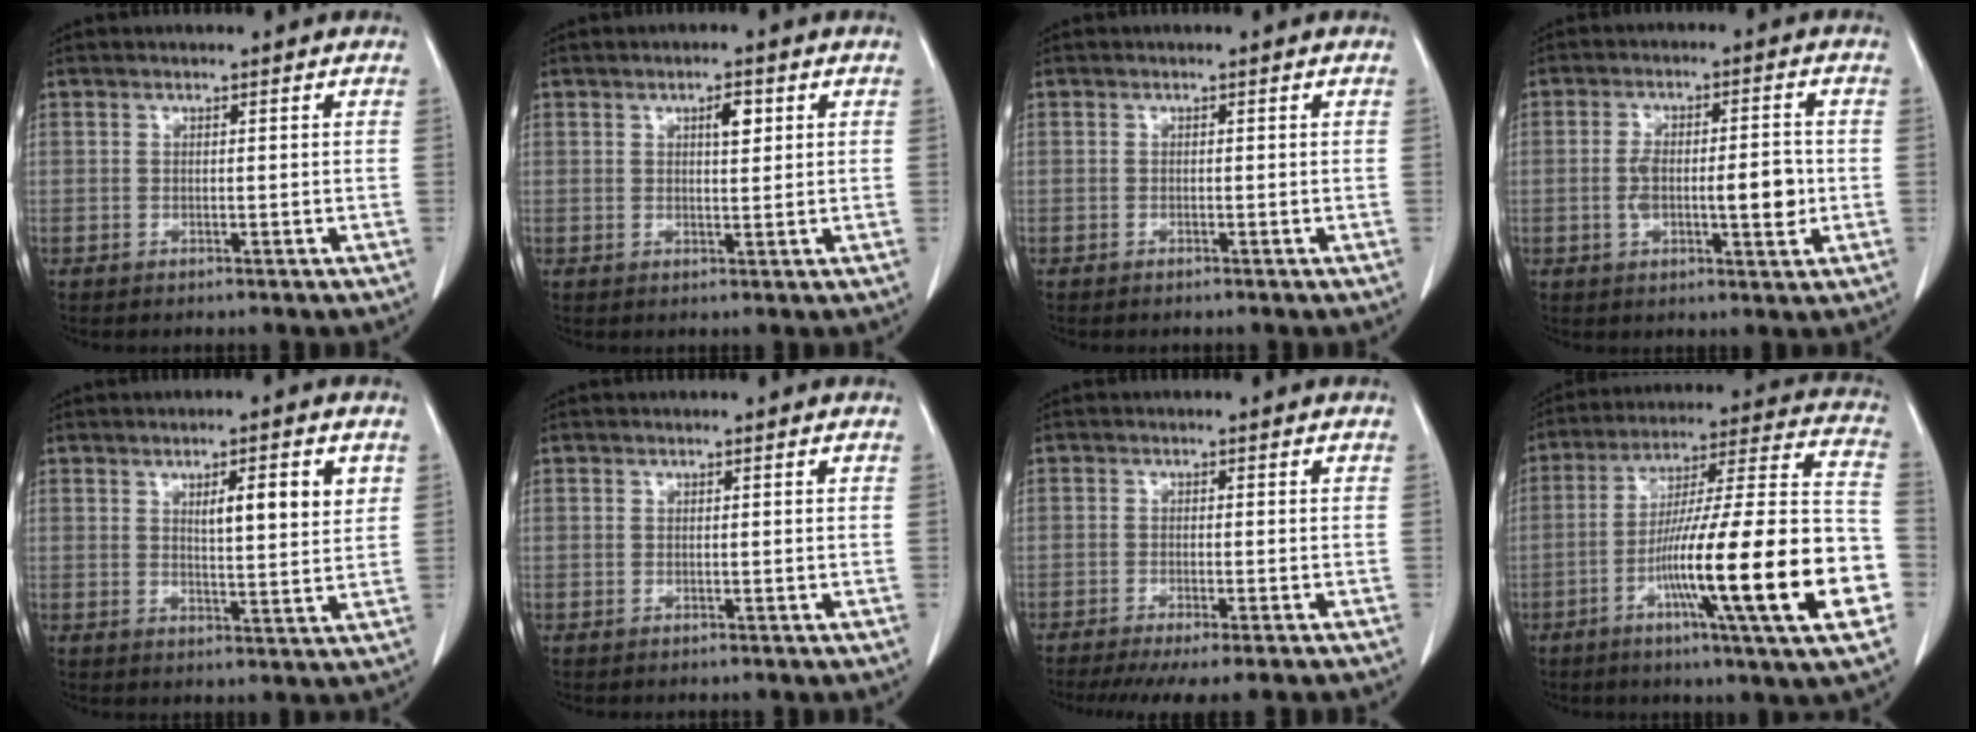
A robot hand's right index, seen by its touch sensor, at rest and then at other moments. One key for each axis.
{"total": 2.7, "fx": 1.1, "fy": 0.9, "fz": 2.3, "tx": -0.039, "ty": -0.001, "tz": 0.016}
{"total": 0.0}
{"total": 8.4, "fx": -1.1, "fy": 2.5, "fz": 8.0, "tx": -0.138, "ty": 0.007, "tz": -0.015}
{"total": 6.5, "fx": 2.5, "fy": 1.1, "fz": 5.9, "tx": -0.089, "ty": -0.001, "tz": 0.037}
{"total": 0.0}
{"total": 9.7, "fx": -8.1, "fy": 0.5, "fz": 5.3, "tx": -0.059, "ty": -0.017, "tz": -0.116}
{"total": 25.1, "fx": -8.0, "fy": 0.6, "fz": 23.8, "tx": -0.324, "ty": -0.008, "tz": -0.133}